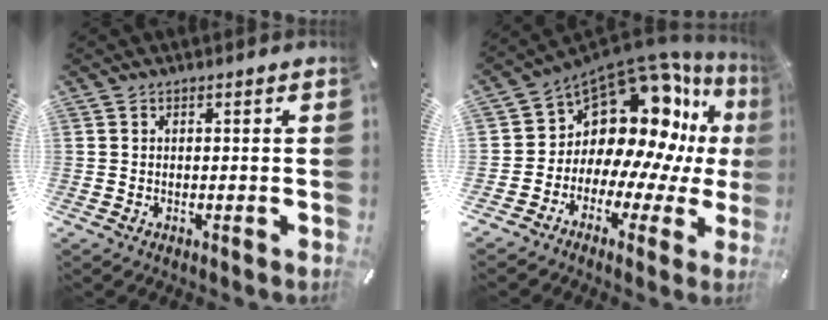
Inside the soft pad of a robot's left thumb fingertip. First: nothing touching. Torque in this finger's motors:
{"motor_torque": [0.36, 1.76, 1.04, 1.00, 0.09]}